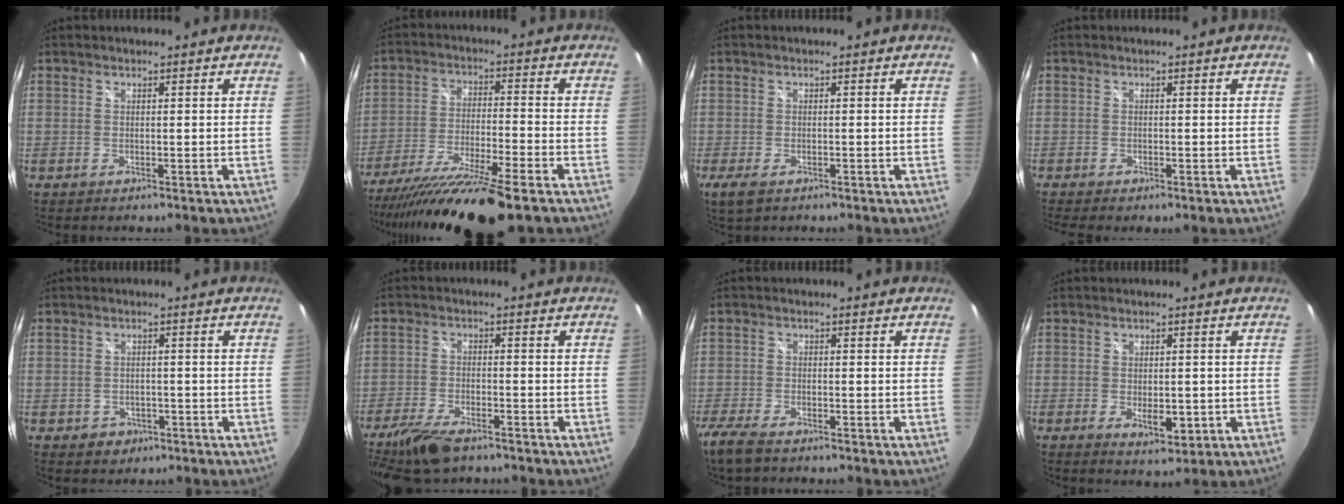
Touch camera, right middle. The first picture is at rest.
{"total": 17.3, "force": [-13.6, 0.3, 10.7], "torque": [-0.206, -0.050, -0.230]}
{"total": 3.0, "force": [-1.8, 0.9, 2.2], "torque": [-0.045, -0.016, -0.033]}
{"total": 2.2, "force": [-1.5, 0.1, 1.6], "torque": [-0.028, -0.018, -0.023]}
{"total": 2.8, "force": [-1.3, 2.3, 0.8], "torque": [-0.024, -0.001, -0.012]}
{"total": 10.7, "force": [-8.2, 3.8, 5.7], "torque": [-0.140, -0.026, -0.151]}
{"total": 5.8, "force": [-4.7, 1.1, 3.3], "torque": [-0.093, -0.026, -0.093]}
{"total": 4.0, "force": [-0.9, 1.6, 3.5], "torque": [-0.058, -0.015, -0.009]}